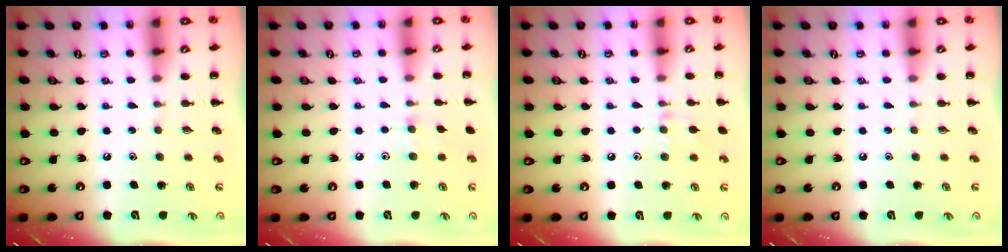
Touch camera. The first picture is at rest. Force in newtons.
{"total": 5.7, "press": 5.5, "slide": 1.7}
{"total": 6.4, "press": 6.1, "slide": 2.1}
{"total": 0.0}